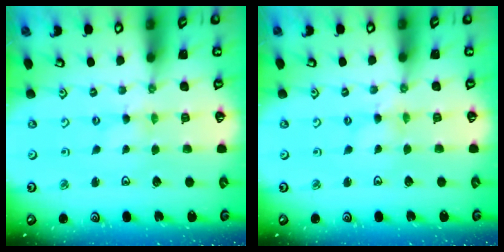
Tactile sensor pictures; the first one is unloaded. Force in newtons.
{"total": 0.0}